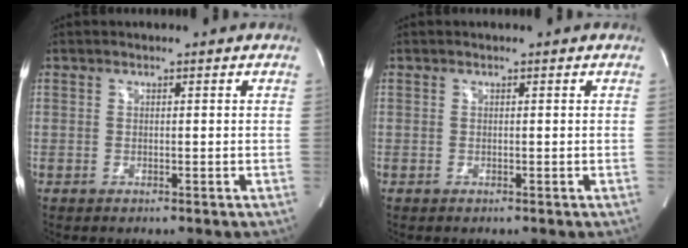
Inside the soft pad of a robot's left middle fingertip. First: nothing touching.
{"total": 0.0}